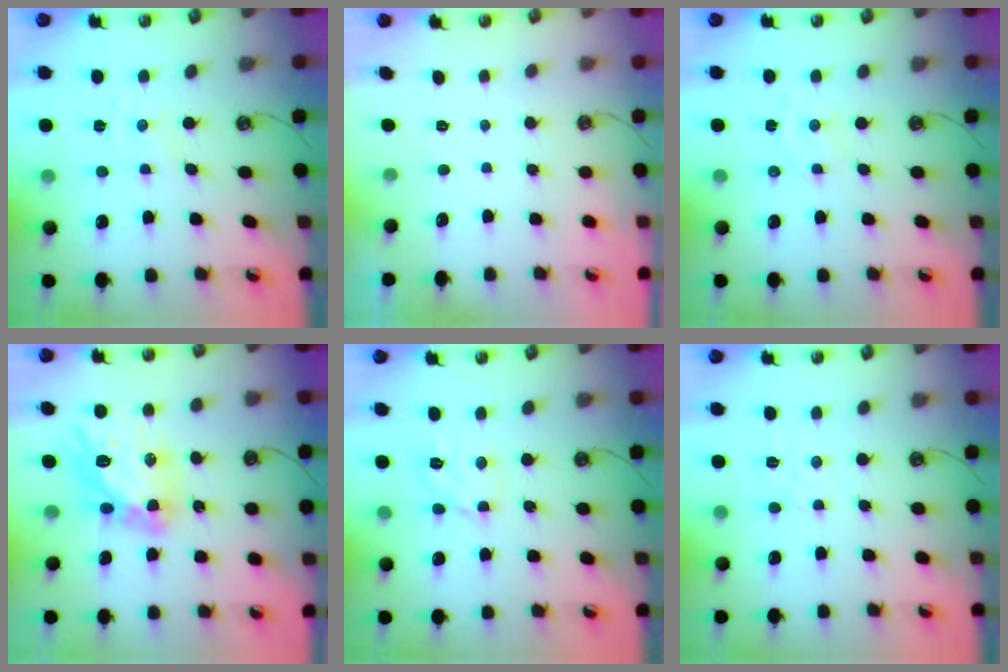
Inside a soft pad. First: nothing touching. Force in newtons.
{"total": 0.0}
{"total": 2.6, "press": 2.6, "slide": 0.1}
{"total": 15.3, "press": 15.2, "slide": 1.4}
{"total": 9.8, "press": 9.8, "slide": 1.1}
{"total": 1.5, "press": 1.4, "slide": 0.6}